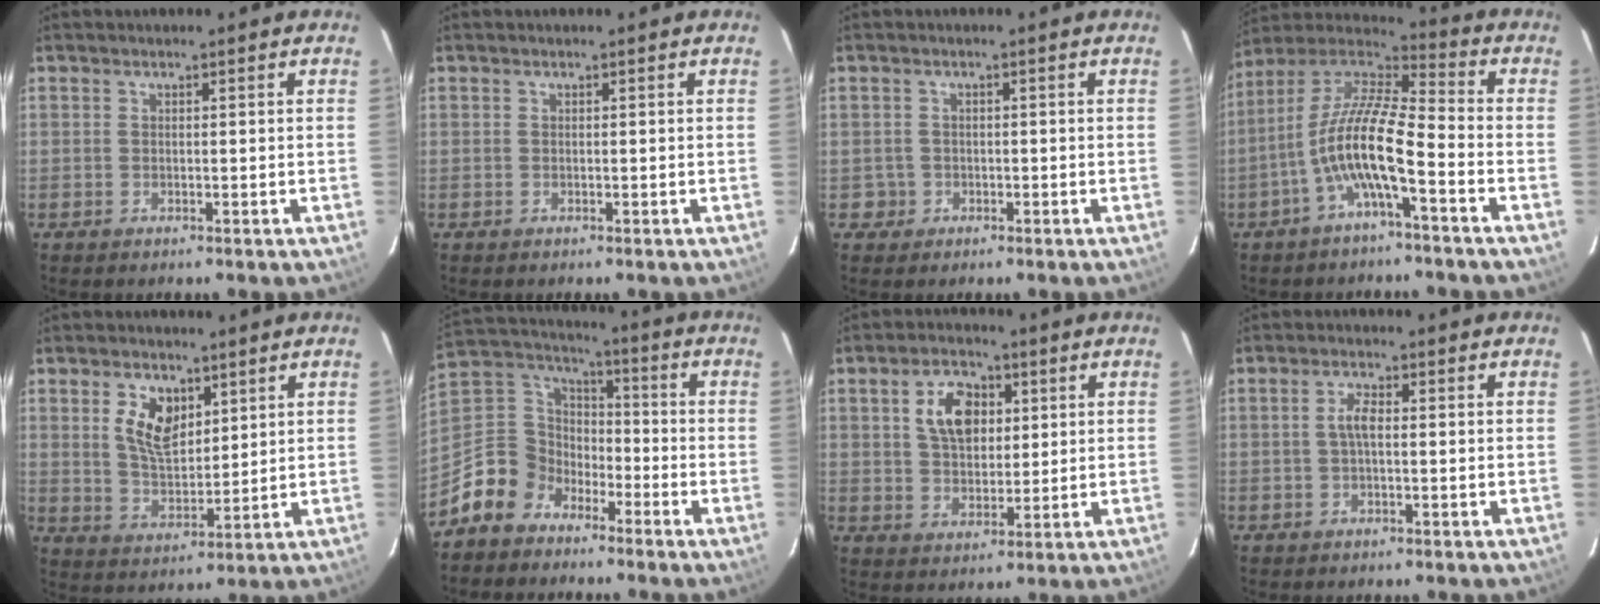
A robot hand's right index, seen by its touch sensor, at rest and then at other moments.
{"total": 0.0}
{"total": 2.3, "force": [-0.6, 2.3, -0.1], "torque": [0.008, 0.017, -0.005]}
{"total": 12.6, "force": [-5.1, 2.5, 11.3], "torque": [-0.223, 0.005, -0.100]}
{"total": 8.1, "force": [3.5, 4.6, 5.7], "torque": [-0.108, 0.006, 0.073]}
{"total": 10.9, "force": [-7.5, 7.6, 2.2], "torque": [-0.069, 0.041, -0.150]}
{"total": 8.8, "force": [2.7, 5.6, 6.2], "torque": [-0.113, 0.020, 0.053]}
{"total": 2.6, "force": [-0.1, 0.9, 2.4], "torque": [-0.051, 0.006, -0.001]}